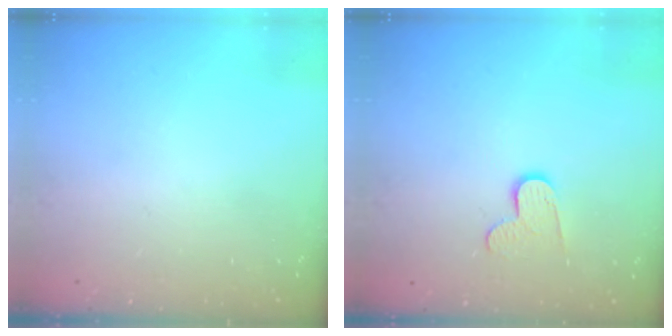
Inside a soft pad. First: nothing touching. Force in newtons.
{"total": 7.1, "press": 7.1, "slide": 0.5}